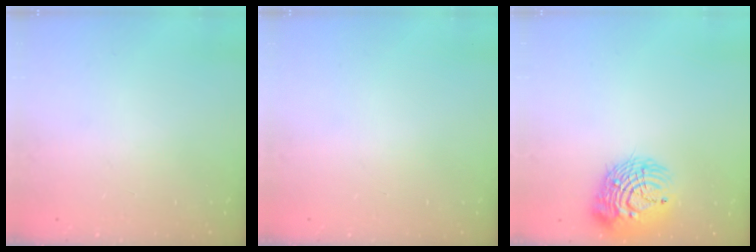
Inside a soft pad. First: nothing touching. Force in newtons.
{"total": 0.0}
{"total": 13.3, "press": 13.2, "slide": 2.0}